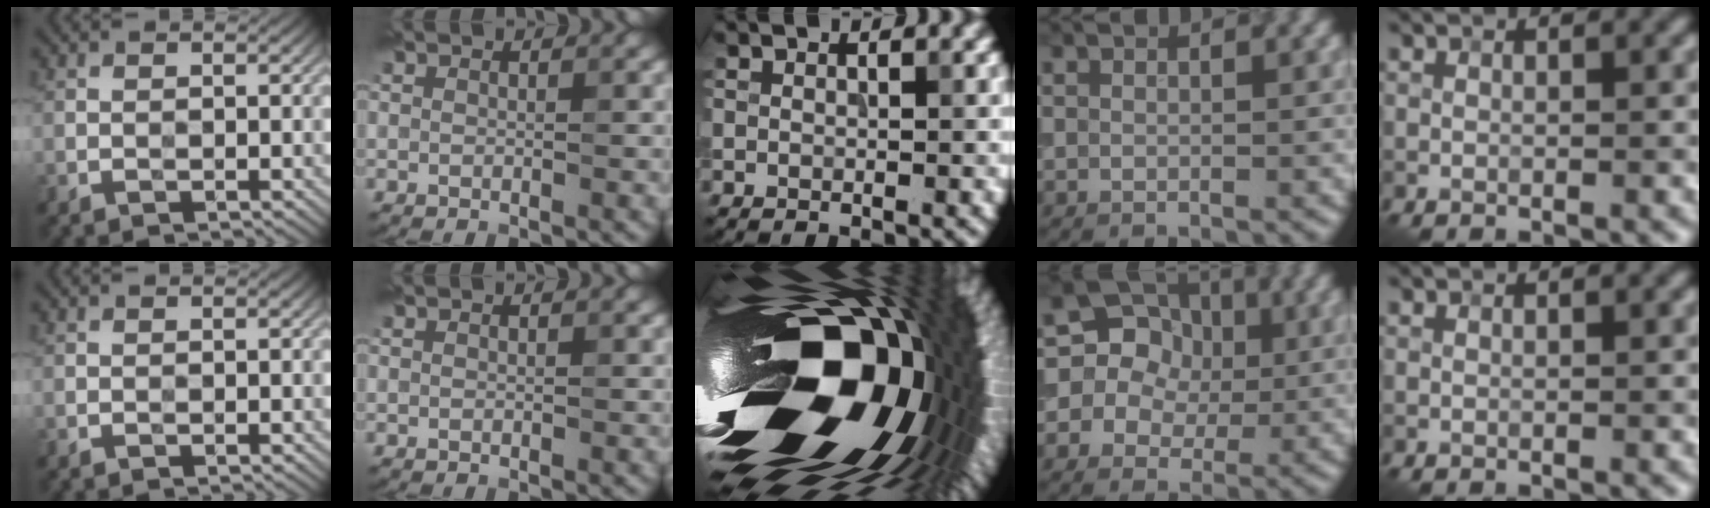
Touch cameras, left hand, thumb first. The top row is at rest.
{"middle": {"total": 22.5, "force": [-2.8, 12.0, 18.8], "torque": [-0.320, -0.057, -0.062]}, "ring": {"total": 10.6, "force": [2.7, 9.4, 3.9], "torque": [-0.097, 0.048, 0.030]}}